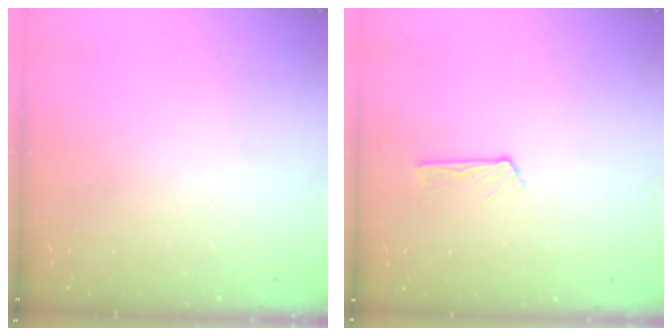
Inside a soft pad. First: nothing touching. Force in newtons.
{"total": 2.6, "press": 2.6, "slide": 0.2}